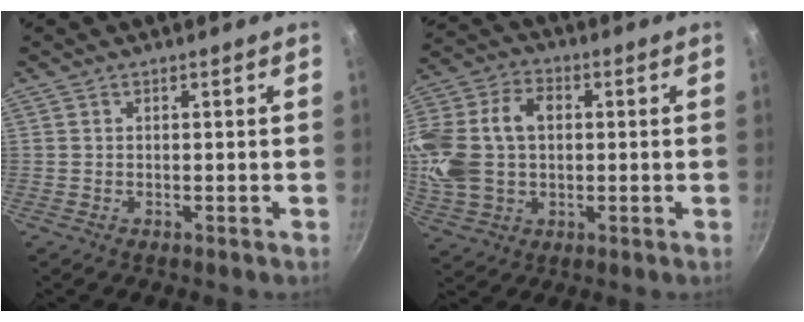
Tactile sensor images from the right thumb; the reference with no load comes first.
{"total": 18.7, "force": [1.8, 13.4, 13.0], "torque": [-0.264, 0.028, 0.032]}